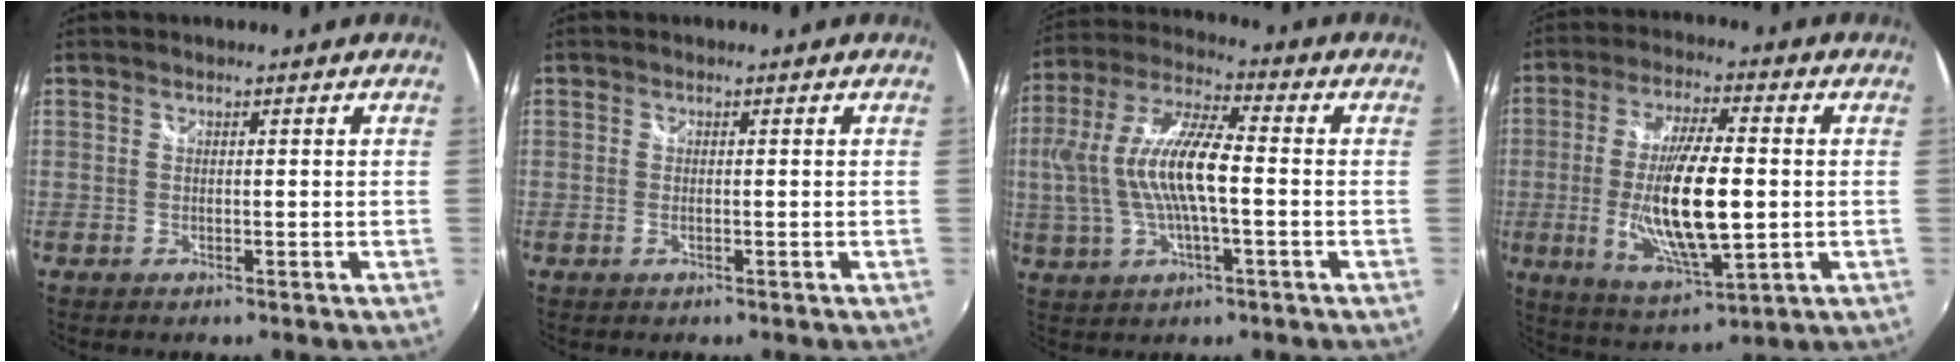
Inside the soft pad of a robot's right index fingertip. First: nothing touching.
{"total": 0.8, "force": [-0.2, 0.2, 0.7], "torque": [-0.015, 0.000, -0.005]}
{"total": 14.6, "force": [-0.7, 4.4, 13.9], "torque": [-0.272, 0.008, -0.015]}
{"total": 16.0, "force": [-1.5, 4.5, 15.3], "torque": [-0.294, -0.014, -0.018]}